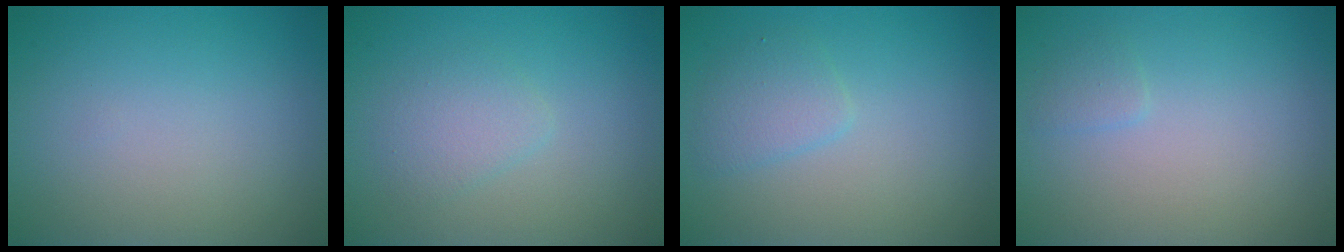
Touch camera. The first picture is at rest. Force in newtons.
{"total": 1.9, "press": 1.9, "slide": 0.1}
{"total": 1.9, "press": 1.9, "slide": 0.0}
{"total": 0.7, "press": 0.7, "slide": 0.1}